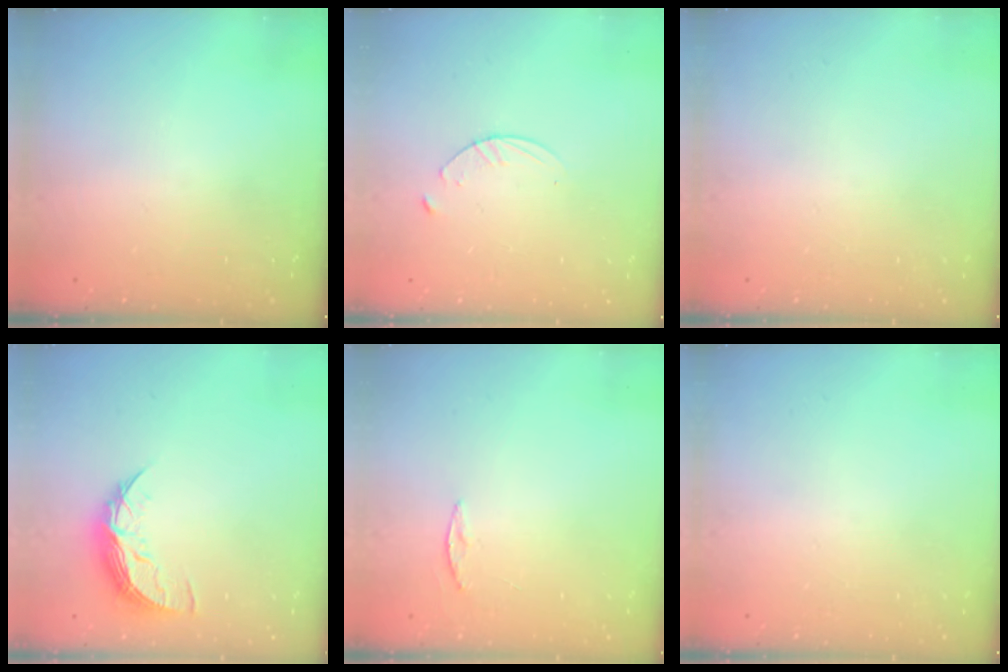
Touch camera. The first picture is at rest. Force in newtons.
{"total": 3.1, "press": 3.1, "slide": 0.3}
{"total": 0.0}
{"total": 8.7, "press": 8.7, "slide": 0.4}
{"total": 3.3, "press": 3.3, "slide": 0.4}
{"total": 0.0}